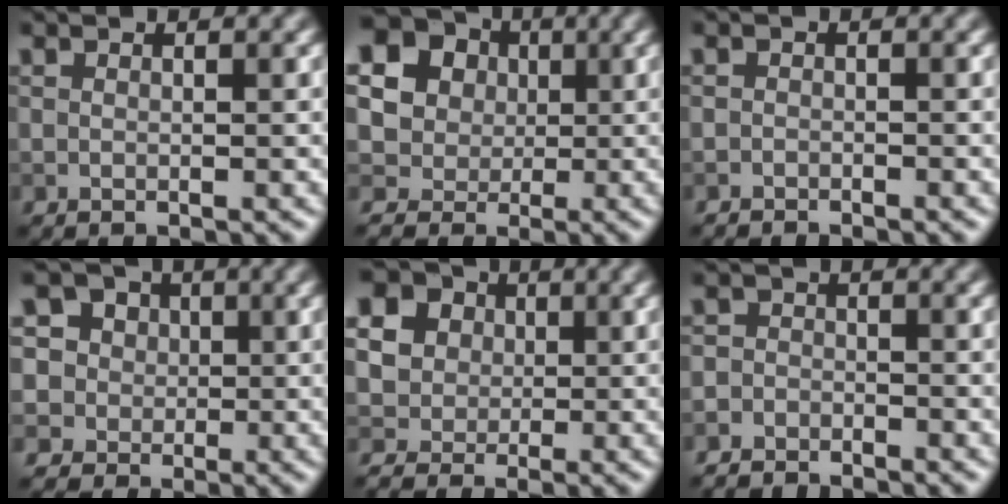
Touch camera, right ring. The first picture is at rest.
{"total": 18.8, "force": [5.6, 16.8, 6.2], "torque": [-0.191, 0.028, 0.080]}
{"total": 1.4, "force": [-1.4, 0.2, 0.0], "torque": [0.004, 0.000, -0.028]}
{"total": 9.6, "force": [4.6, 7.5, 3.8], "torque": [-0.073, 0.041, 0.043]}
{"total": 11.8, "force": [2.7, 10.6, 4.5], "torque": [-0.124, 0.032, 0.027]}
{"total": 3.5, "force": [-3.2, 1.4, 0.4], "torque": [0.007, -0.001, -0.062]}